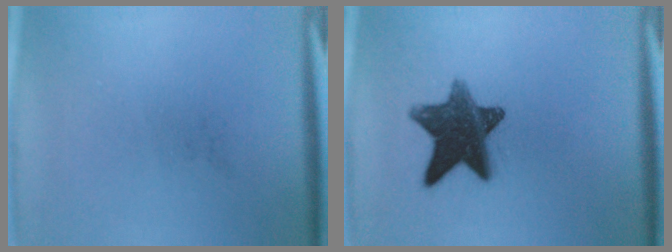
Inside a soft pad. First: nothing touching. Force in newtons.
{"total": 12.5}